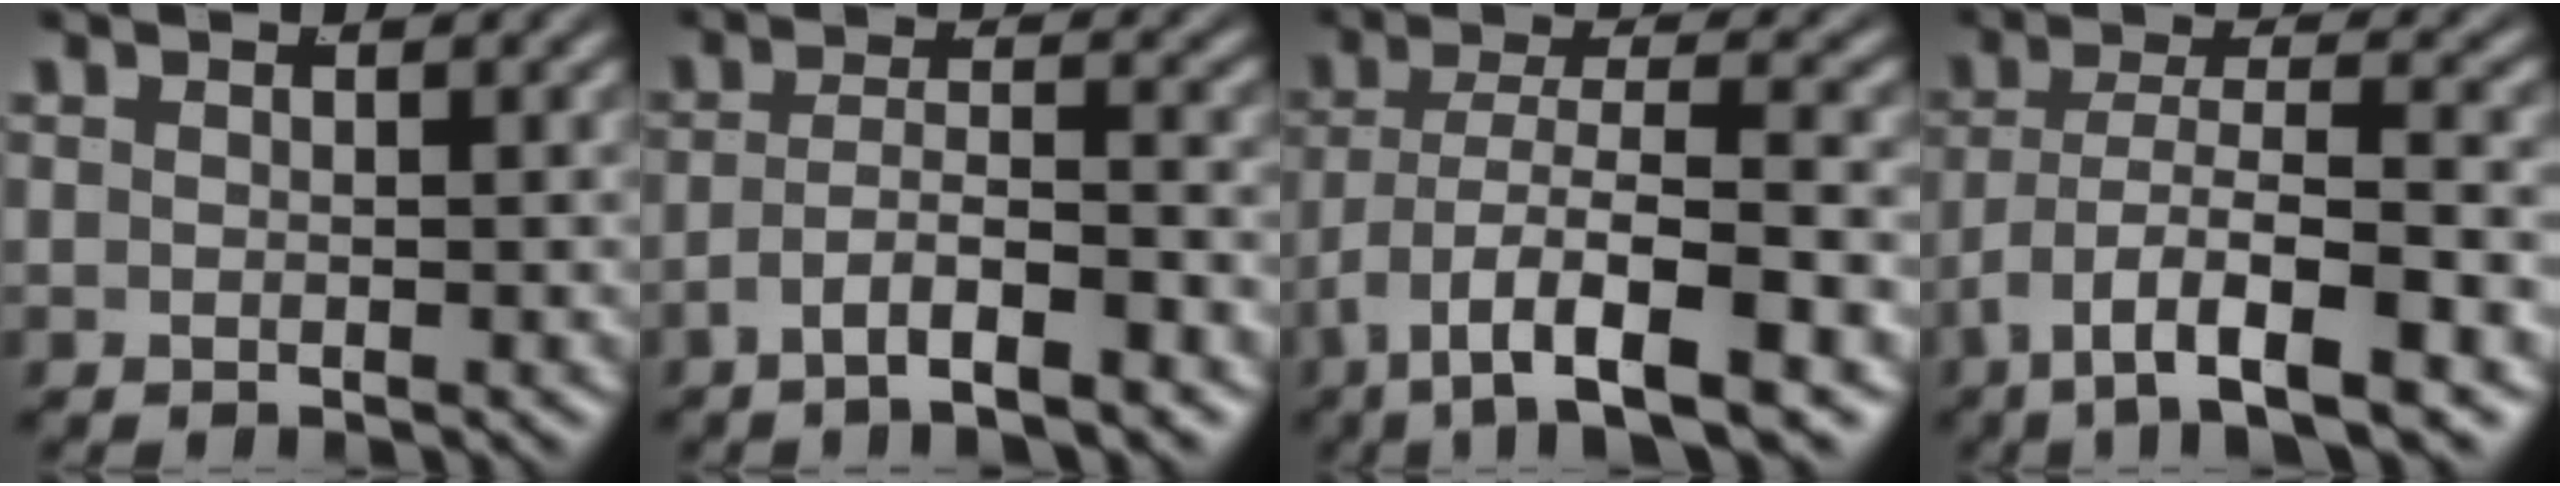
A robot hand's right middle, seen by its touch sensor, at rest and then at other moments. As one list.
[{"total": 4.5, "force": [-3.3, 1.0, 2.9], "torque": [-0.055, -0.018, -0.048]}, {"total": 8.0, "force": [-4.5, 2.9, 6.0], "torque": [-0.117, -0.033, -0.051]}, {"total": 7.0, "force": [-3.7, 2.5, 5.4], "torque": [-0.108, -0.030, -0.042]}]